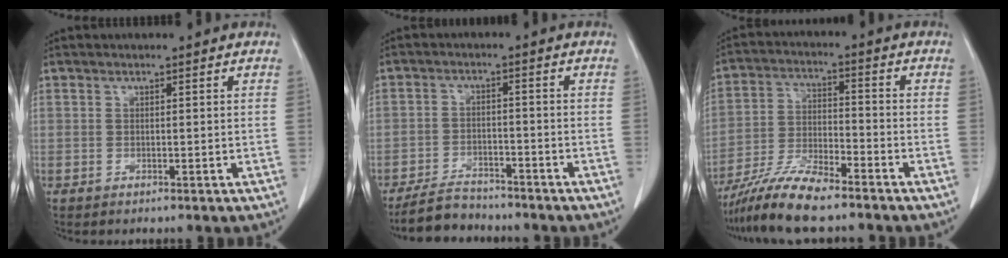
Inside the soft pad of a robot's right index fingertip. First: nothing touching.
{"total": 5.9, "force": [-5.5, 2.1, 0.9], "torque": [-0.019, -0.010, -0.098]}
{"total": 9.4, "force": [-8.0, 1.1, 4.8], "torque": [-0.088, -0.013, -0.153]}